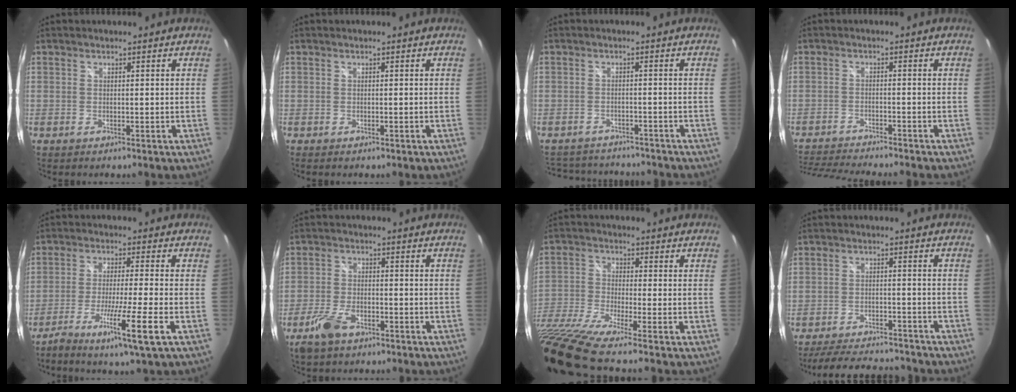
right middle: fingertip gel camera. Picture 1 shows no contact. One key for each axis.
{"total": 0.6, "fx": -0.5, "fy": 0.2, "fz": 0.3, "tx": -0.008, "ty": -0.001, "tz": -0.007}
{"total": 11.7, "fx": -10.3, "fy": 4.2, "fz": 3.5, "tx": -0.086, "ty": 0.008, "tz": -0.146}
{"total": 10.7, "fx": -9.9, "fy": 0.4, "fz": 4.0, "tx": -0.102, "ty": -0.019, "tz": -0.163}
{"total": 9.9, "fx": -5.2, "fy": -1.2, "fz": 8.4, "tx": -0.165, "ty": -0.018, "tz": -0.095}
{"total": 6.7, "fx": -4.2, "fy": 3.3, "fz": 4.0, "tx": -0.100, "ty": -0.007, "tz": -0.078}
{"total": 14.3, "fx": -11.0, "fy": 0.2, "fz": 9.1, "tx": -0.202, "ty": -0.046, "tz": -0.219}
{"total": 15.1, "fx": -13.4, "fy": 3.5, "fz": 5.9, "tx": -0.127, "ty": -0.003, "tz": -0.191}